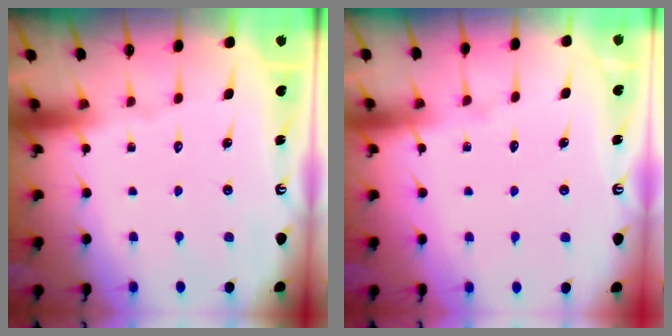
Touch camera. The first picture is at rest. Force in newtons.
{"total": 4.5, "press": 4.5, "slide": 0.6}